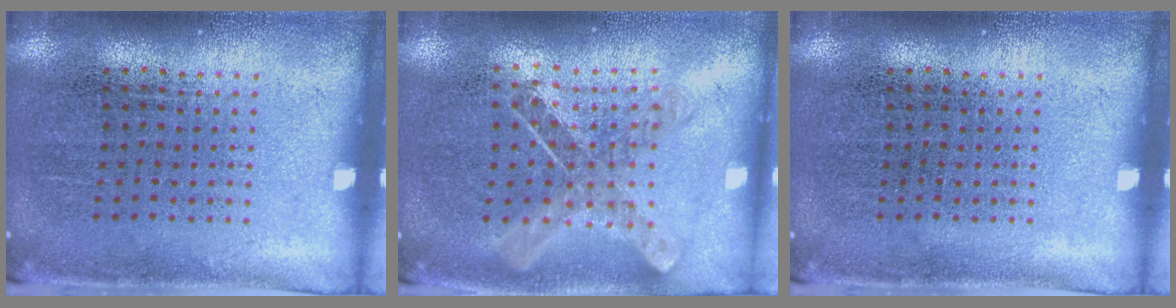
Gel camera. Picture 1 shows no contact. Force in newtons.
{"total": 0.9, "press": 0.9, "slide": 0.1}
{"total": 0.0}